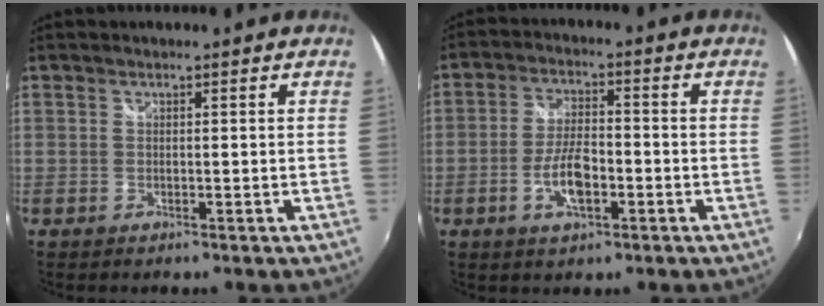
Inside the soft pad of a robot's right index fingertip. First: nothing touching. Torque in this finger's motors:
{"motor_torque": [1.16, -0.22, 0.42, 0.07]}